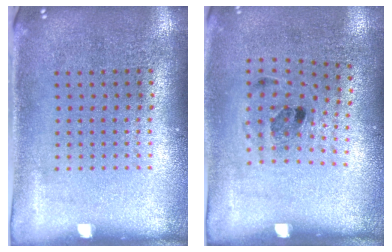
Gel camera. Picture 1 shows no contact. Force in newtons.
{"total": 1.2, "press": 0.7, "slide": 0.9}